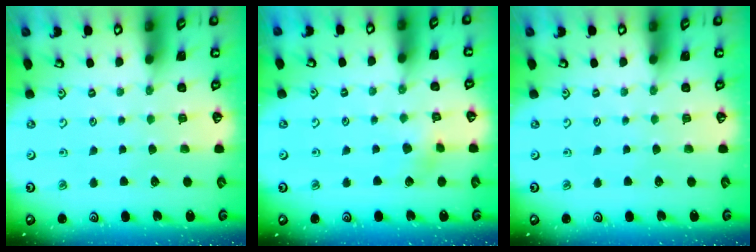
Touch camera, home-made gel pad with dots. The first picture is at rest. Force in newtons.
{"total": 4.7, "press": 4.6, "slide": 0.4}
{"total": 0.0}